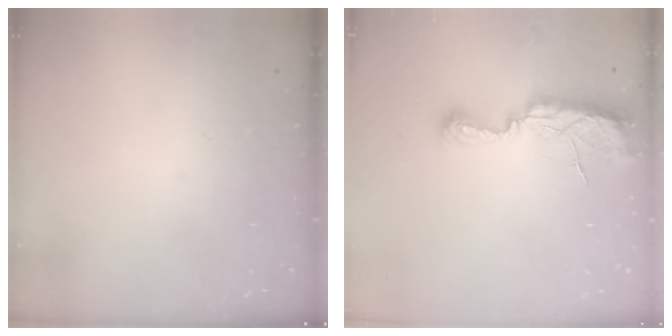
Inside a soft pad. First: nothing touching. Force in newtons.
{"total": 10.0, "press": 8.9, "slide": 4.5}